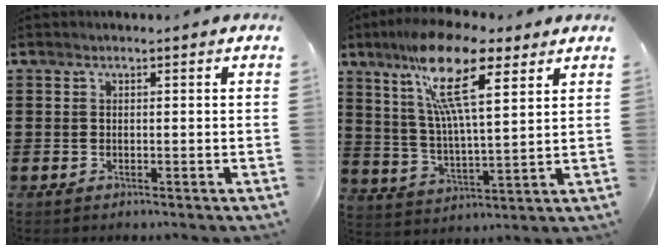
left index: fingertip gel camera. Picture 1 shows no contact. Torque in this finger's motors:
{"motor_torque": [2.14, 0.00, 1.05, 0.21]}